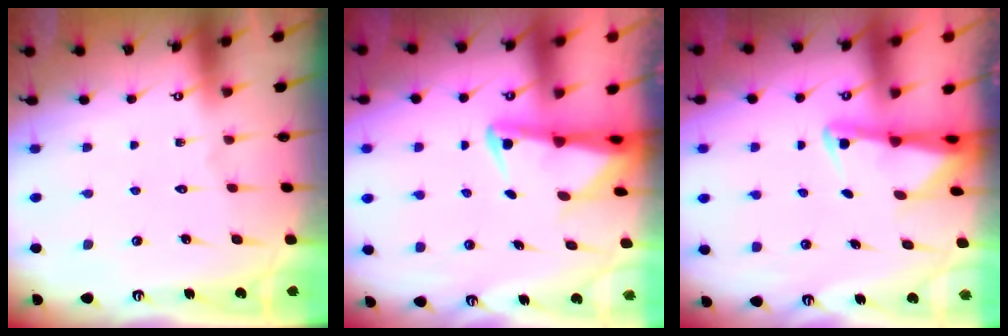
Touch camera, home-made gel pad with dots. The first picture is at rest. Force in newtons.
{"total": 2.9, "press": 2.8, "slide": 0.7}
{"total": 2.2, "press": 2.2, "slide": 0.5}